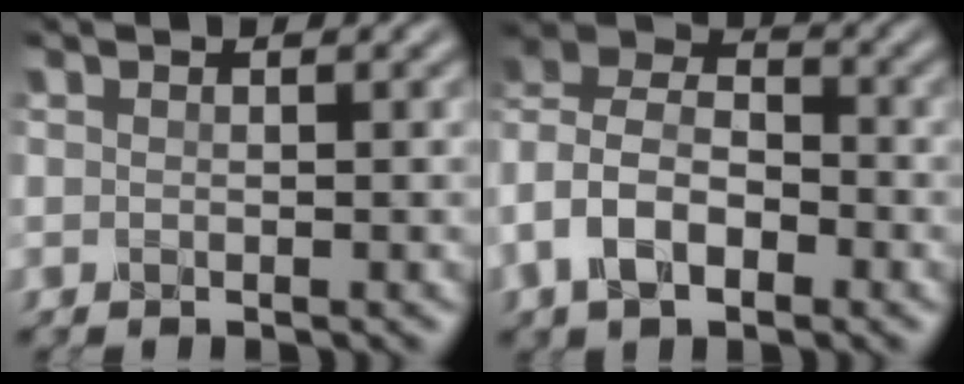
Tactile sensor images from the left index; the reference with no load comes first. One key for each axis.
{"total": 7.7, "fx": -2.4, "fy": 4.9, "fz": 5.4, "tx": -0.108, "ty": 0.011, "tz": -0.060}